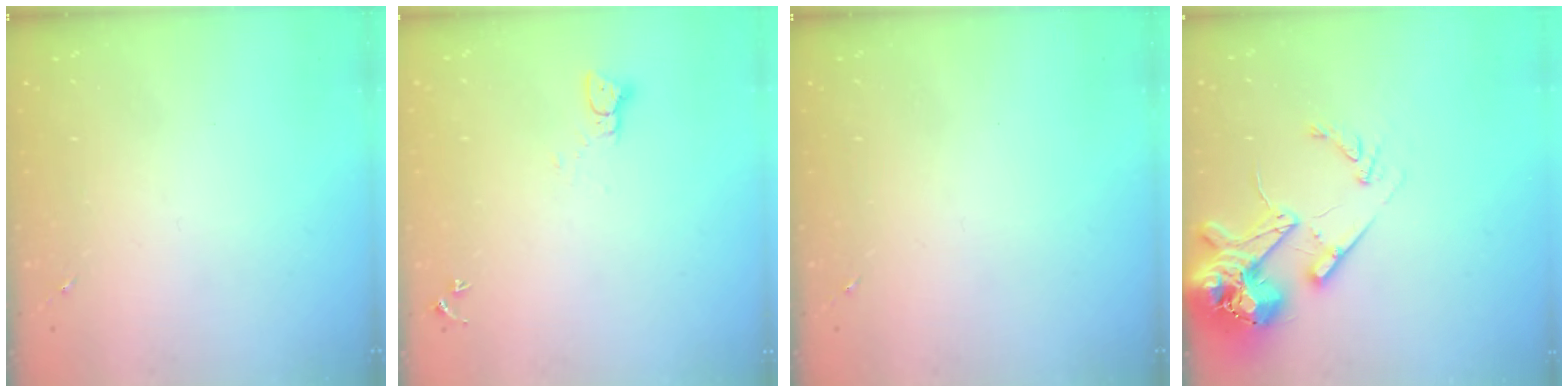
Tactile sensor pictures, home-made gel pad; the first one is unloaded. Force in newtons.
{"total": 2.1, "press": 2.1, "slide": 0.2}
{"total": 0.0}
{"total": 18.0, "press": 17.8, "slide": 2.8}